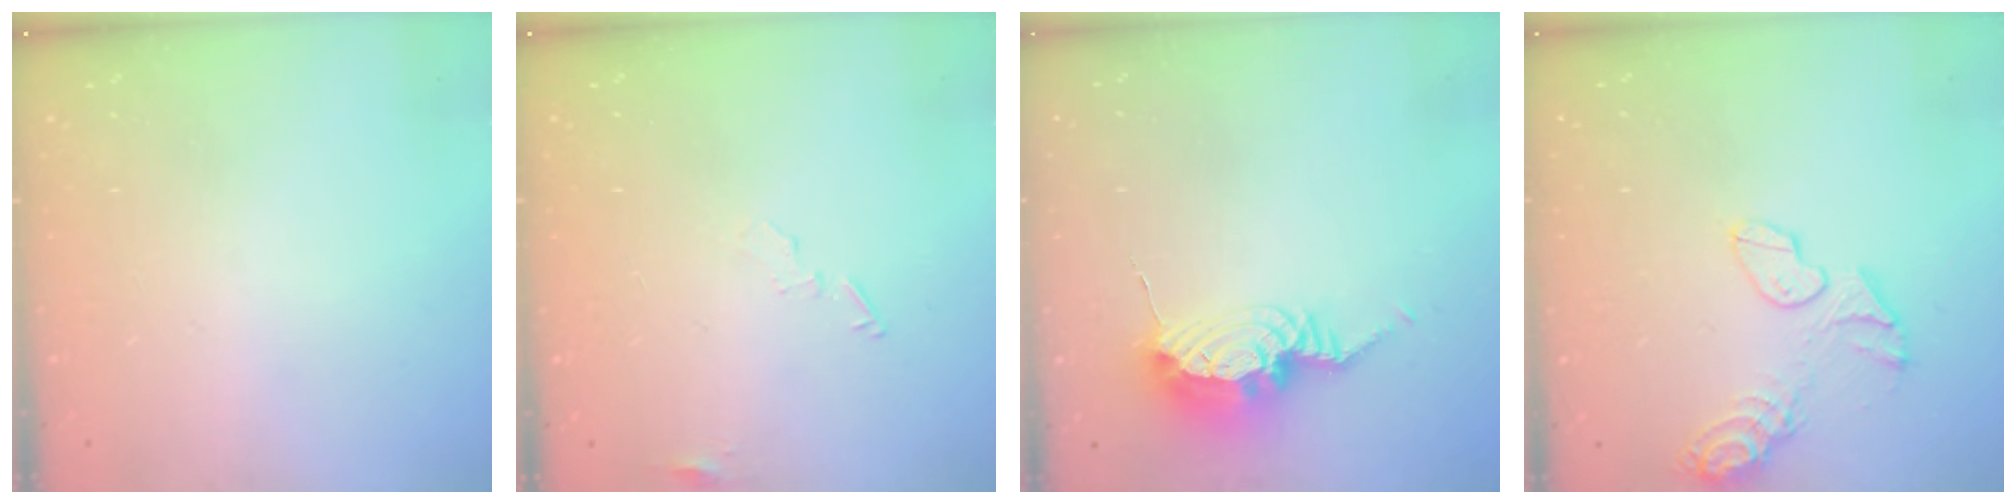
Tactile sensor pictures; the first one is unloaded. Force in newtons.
{"total": 5.4, "press": 5.3, "slide": 0.4}
{"total": 11.2, "press": 11.1, "slide": 1.2}
{"total": 12.3, "press": 10.9, "slide": 5.6}